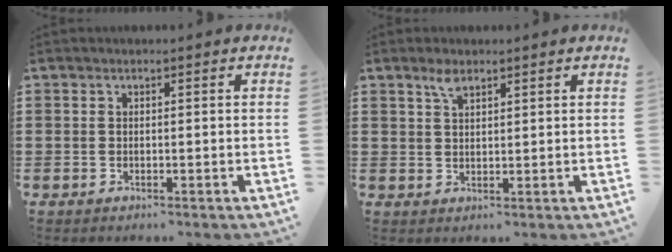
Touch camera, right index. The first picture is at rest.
{"total": 2.6, "force": [1.9, 1.0, 1.5], "torque": [-0.035, 0.003, 0.034]}